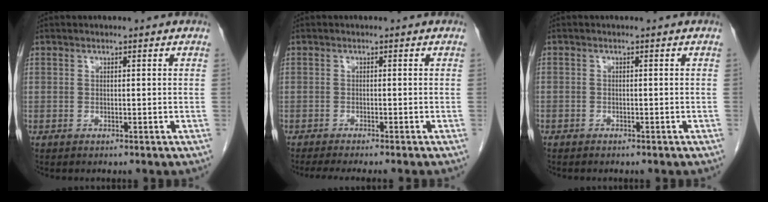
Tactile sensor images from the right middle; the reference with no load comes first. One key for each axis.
{"total": 6.3, "fx": -5.4, "fy": -0.2, "fz": 3.2, "tx": -0.027, "ty": -0.014, "tz": -0.081}
{"total": 0.9, "fx": -0.7, "fy": 0.6, "fz": 0.1, "tx": -0.005, "ty": 0.003, "tz": -0.010}